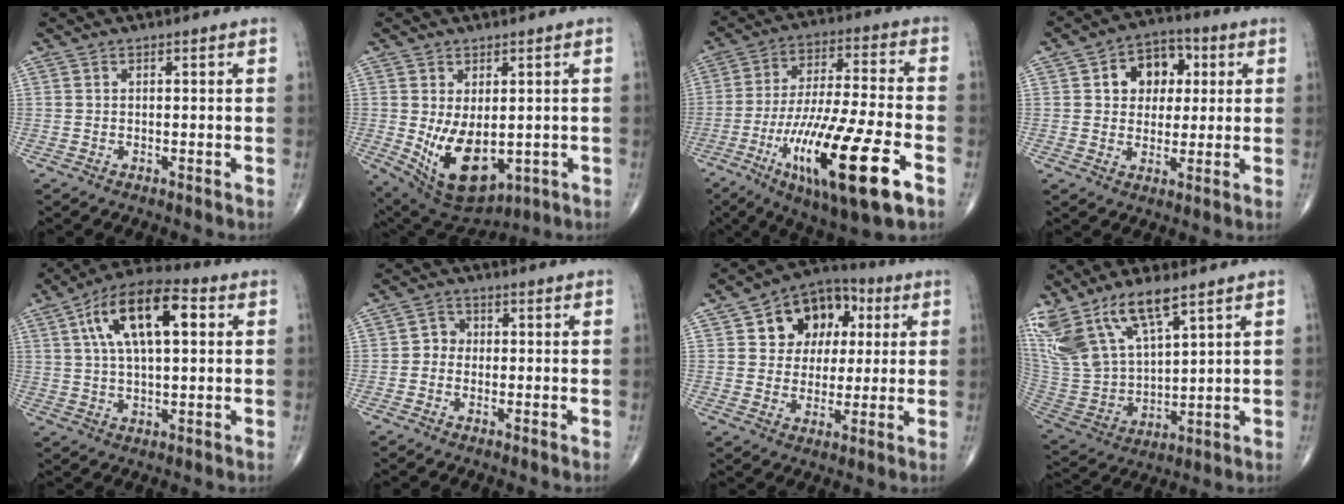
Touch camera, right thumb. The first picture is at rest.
{"total": 12.1, "force": [-1.4, 6.9, 9.8], "torque": [-0.154, -0.014, 0.007]}
{"total": 22.2, "force": [-9.0, 4.7, 19.7], "torque": [-0.385, 0.007, -0.149]}
{"total": 10.0, "force": [2.6, 7.6, 6.0], "torque": [-0.042, 0.007, 0.035]}
{"total": 15.8, "force": [4.5, 6.8, 13.5], "torque": [-0.229, 0.018, 0.070]}
{"total": 2.6, "force": [-0.4, 2.4, 1.1], "torque": [0.001, 0.009, -0.017]}
{"total": 13.5, "force": [4.2, 10.4, 7.6], "torque": [-0.061, 0.005, 0.061]}
{"total": 18.0, "force": [11.2, 7.1, 12.1], "torque": [-0.248, -0.041, 0.237]}